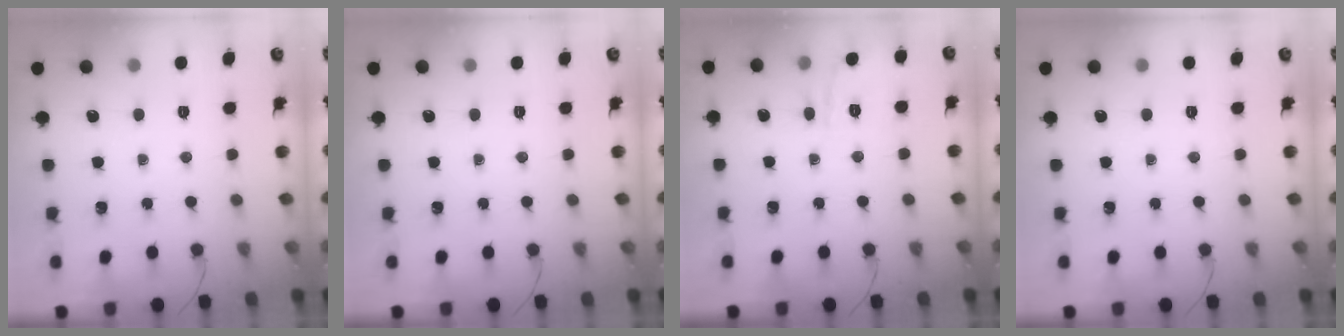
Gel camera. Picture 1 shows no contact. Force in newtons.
{"total": 0.0}
{"total": 2.1, "press": 1.6, "slide": 1.5}
{"total": 0.0}